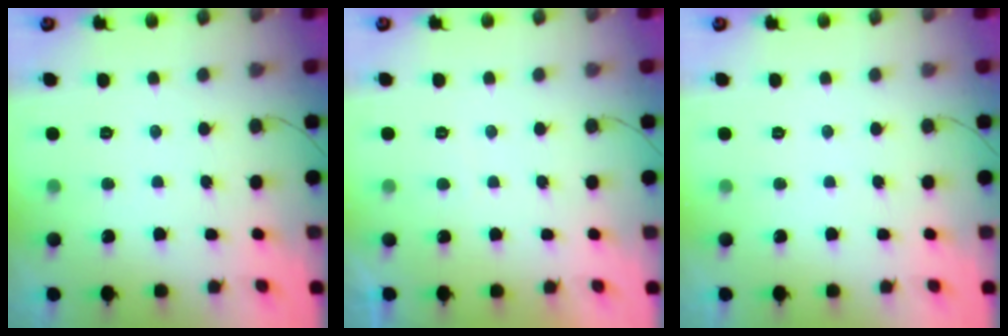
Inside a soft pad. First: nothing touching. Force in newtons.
{"total": 0.7, "press": 0.4, "slide": 0.6}
{"total": 0.0}